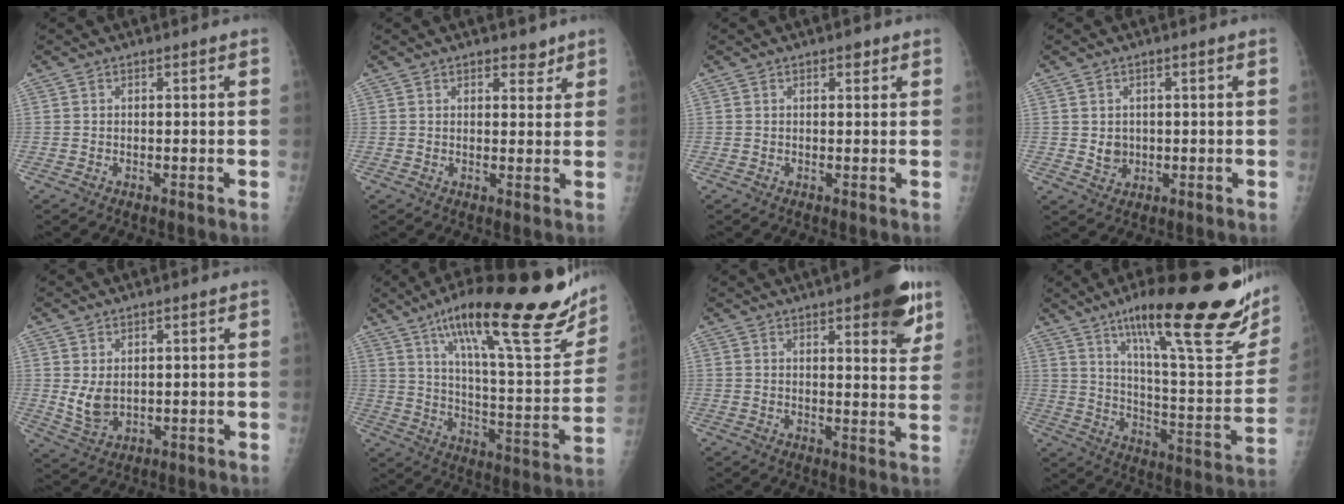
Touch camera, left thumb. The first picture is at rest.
{"total": 3.1, "force": [2.3, 1.6, 1.3], "torque": [0.001, -0.013, 0.031]}
{"total": 1.4, "force": [0.9, 0.7, 0.8], "torque": [-0.005, -0.002, 0.009]}
{"total": 3.1, "force": [0.1, 2.7, 1.5], "torque": [-0.011, -0.001, 0.010]}
{"total": 5.0, "force": [1.0, 3.3, 3.6], "torque": [-0.058, -0.015, 0.030]}
{"total": 29.2, "force": [18.1, 6.6, 21.9], "torque": [-0.300, -0.052, 0.278]}
{"total": 12.6, "force": [7.1, 3.6, 9.7], "torque": [-0.093, -0.031, 0.088]}
{"total": 30.0, "force": [17.5, 6.3, 23.5], "torque": [-0.307, -0.056, 0.272]}